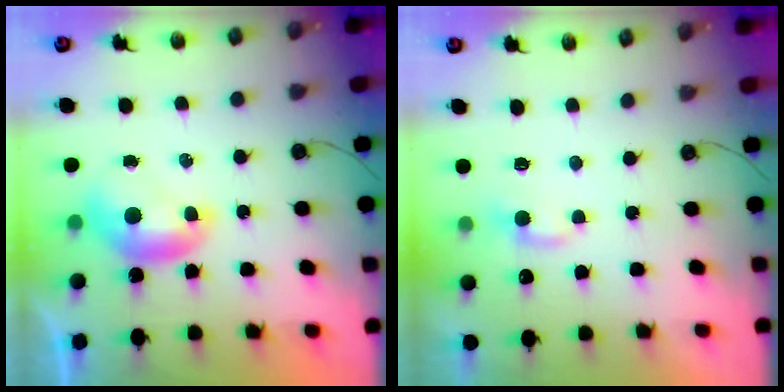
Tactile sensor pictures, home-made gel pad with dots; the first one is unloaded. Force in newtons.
{"total": 1.7, "press": 1.6, "slide": 0.4}